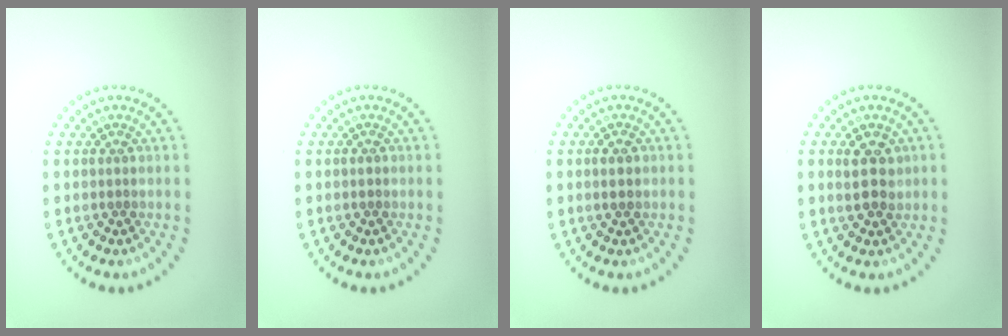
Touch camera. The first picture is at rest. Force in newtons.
{"total": 0.5, "press": 0.5, "slide": 0.1}
{"total": 1.5, "press": 1.5, "slide": 0.1}
{"total": 2.6, "press": 2.6, "slide": 0.3}